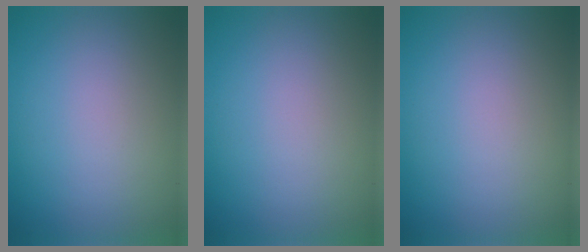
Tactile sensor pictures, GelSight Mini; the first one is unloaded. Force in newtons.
{"total": 0.0}
{"total": 0.0}